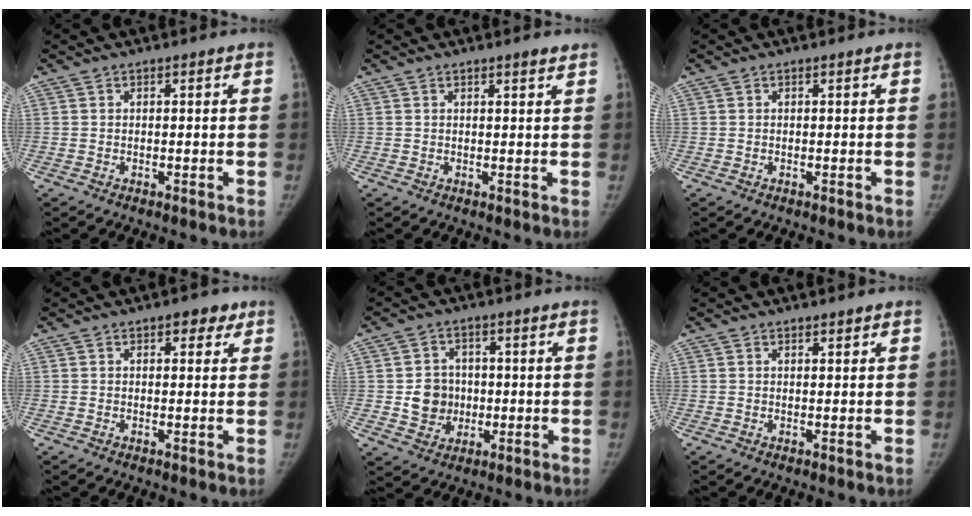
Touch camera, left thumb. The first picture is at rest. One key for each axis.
{"total": 1.5, "fx": 1.2, "fy": 0.0, "fz": 1.0, "tx": -0.012, "ty": -0.008, "tz": 0.018}
{"total": 0.0}
{"total": 3.2, "fx": 1.8, "fy": 1.7, "fz": 2.0, "tx": -0.008, "ty": -0.003, "tz": 0.019}
{"total": 7.1, "fx": -0.3, "fy": 6.5, "fz": 2.8, "tx": -0.015, "ty": 0.006, "tz": -0.001}
{"total": 0.9, "fx": 0.8, "fy": 0.3, "fz": 0.4, "tx": -0.005, "ty": -0.005, "tz": 0.013}